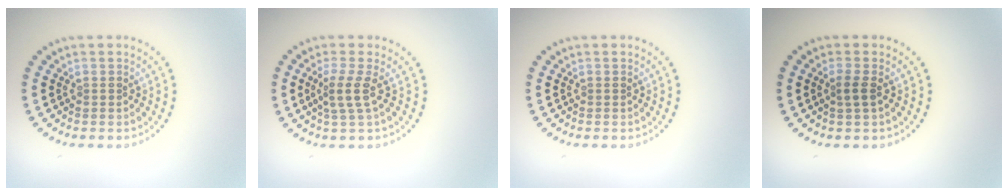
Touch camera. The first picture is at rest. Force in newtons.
{"total": 2.2, "press": 1.5, "slide": 1.5}
{"total": 0.0}
{"total": 1.2, "press": 1.1, "slide": 0.6}